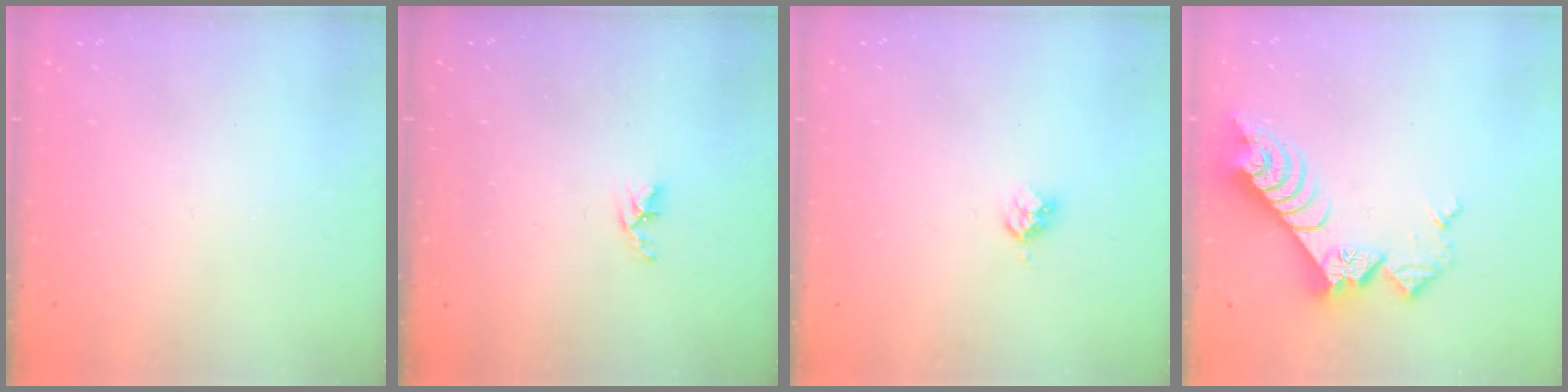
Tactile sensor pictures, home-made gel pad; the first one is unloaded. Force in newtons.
{"total": 3.3, "press": 3.3, "slide": 0.5}
{"total": 3.0, "press": 2.9, "slide": 0.4}
{"total": 11.2, "press": 11.1, "slide": 1.4}